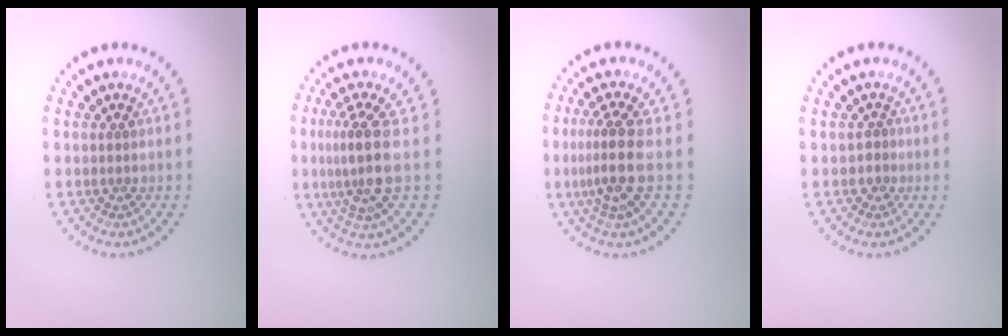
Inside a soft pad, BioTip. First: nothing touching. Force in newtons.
{"total": 3.9, "press": 3.0, "slide": 2.5}
{"total": 3.3, "press": 2.5, "slide": 2.2}
{"total": 0.6, "press": 0.4, "slide": 0.5}